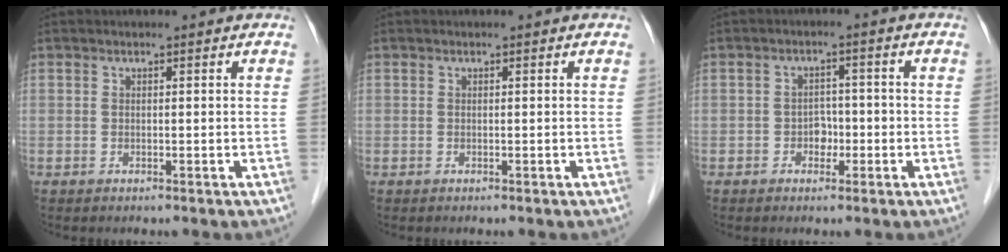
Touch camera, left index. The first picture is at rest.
{"total": 0.0}
{"total": 2.7, "force": [-1.1, 2.0, 1.6], "torque": [-0.019, 0.006, -0.018]}